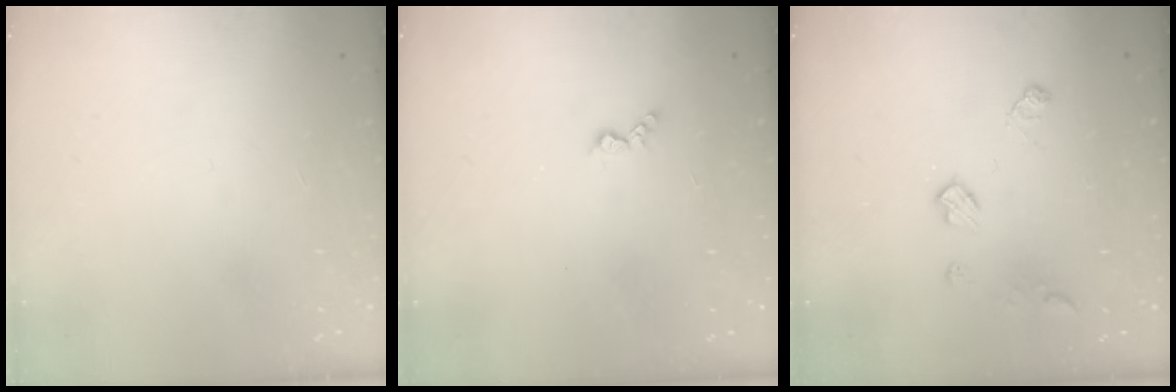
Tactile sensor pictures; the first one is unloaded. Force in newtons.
{"total": 3.4, "press": 3.4, "slide": 0.5}
{"total": 6.6, "press": 6.6, "slide": 0.5}